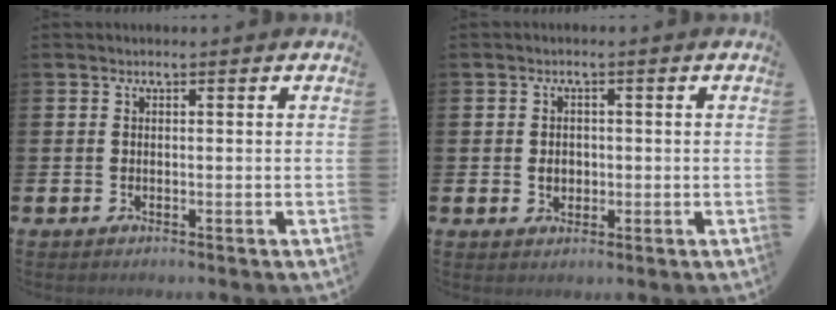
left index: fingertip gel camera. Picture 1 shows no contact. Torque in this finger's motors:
{"motor_torque": [0.50, -0.03, 0.02, 0.07]}